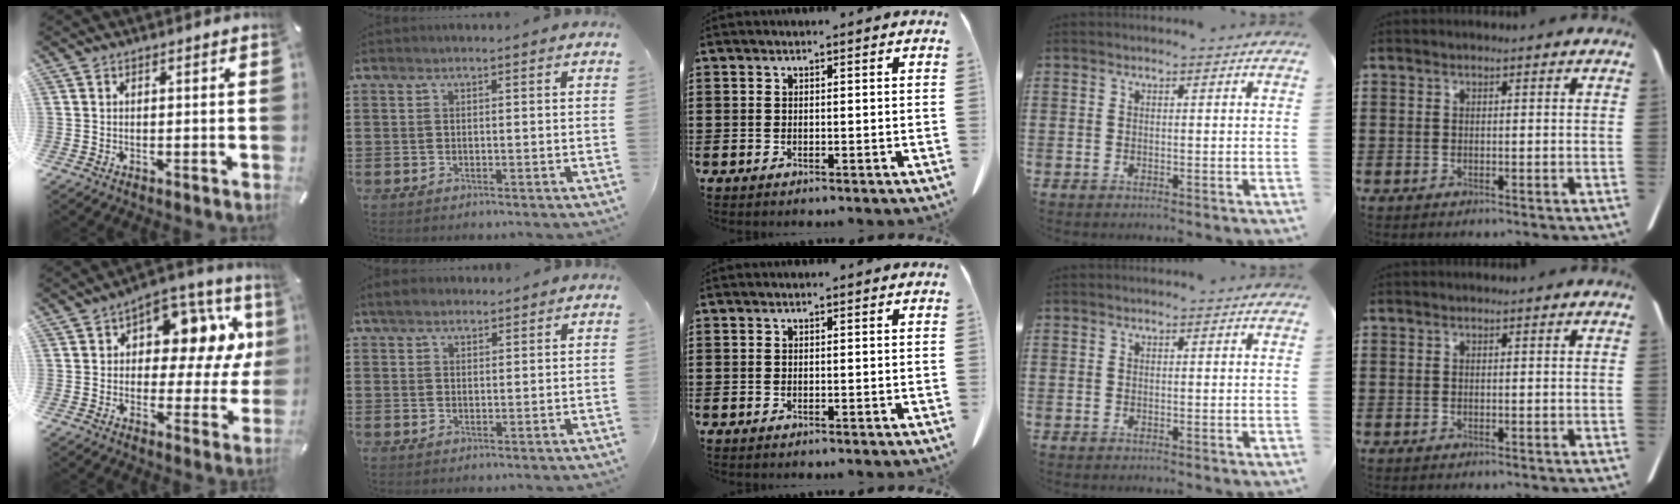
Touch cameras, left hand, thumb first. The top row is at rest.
{"thumb": {"total": 14.4, "force": [5.0, 8.6, 10.5], "torque": [-0.130, -0.044, 0.083]}, "index": {"total": 2.7, "force": [2.3, 1.0, 1.0], "torque": [-0.025, 0.005, 0.044]}}